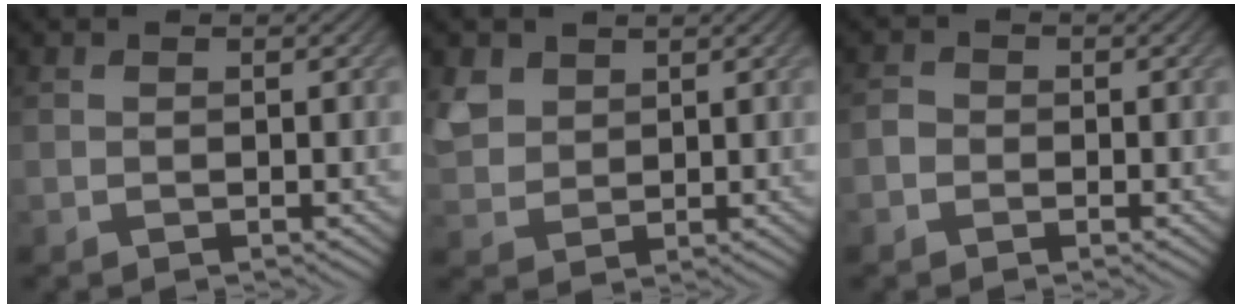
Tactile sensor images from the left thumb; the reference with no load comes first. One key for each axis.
{"total": 4.0, "fx": 2.6, "fy": 2.6, "fz": 1.6, "tx": -0.052, "ty": 0.005, "tz": 0.056}
{"total": 1.2, "fx": -0.7, "fy": 0.9, "fz": 0.3, "tx": -0.002, "ty": 0.005, "tz": -0.020}